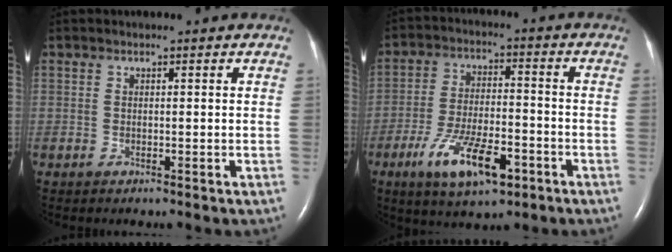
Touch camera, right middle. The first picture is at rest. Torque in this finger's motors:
{"motor_torque": [1.18, -0.96, 0.58, 0.20]}